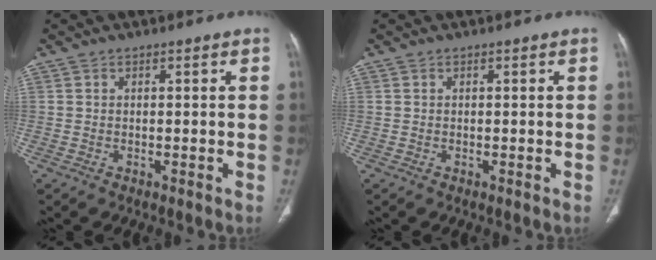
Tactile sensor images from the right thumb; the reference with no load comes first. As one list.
[{"total": 0.0}]